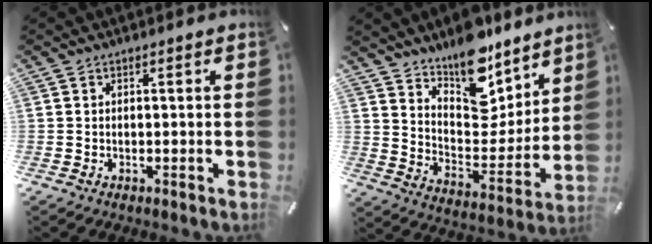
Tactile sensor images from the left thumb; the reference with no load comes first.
{"total": 15.0, "force": [13.0, 6.2, 4.3], "torque": [-0.062, -0.126, 0.232]}